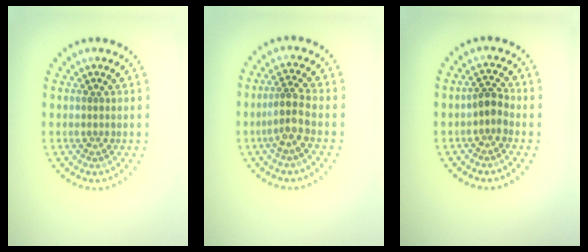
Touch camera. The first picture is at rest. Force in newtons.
{"total": 2.5, "press": 2.1, "slide": 1.5}
{"total": 1.7, "press": 1.5, "slide": 0.9}